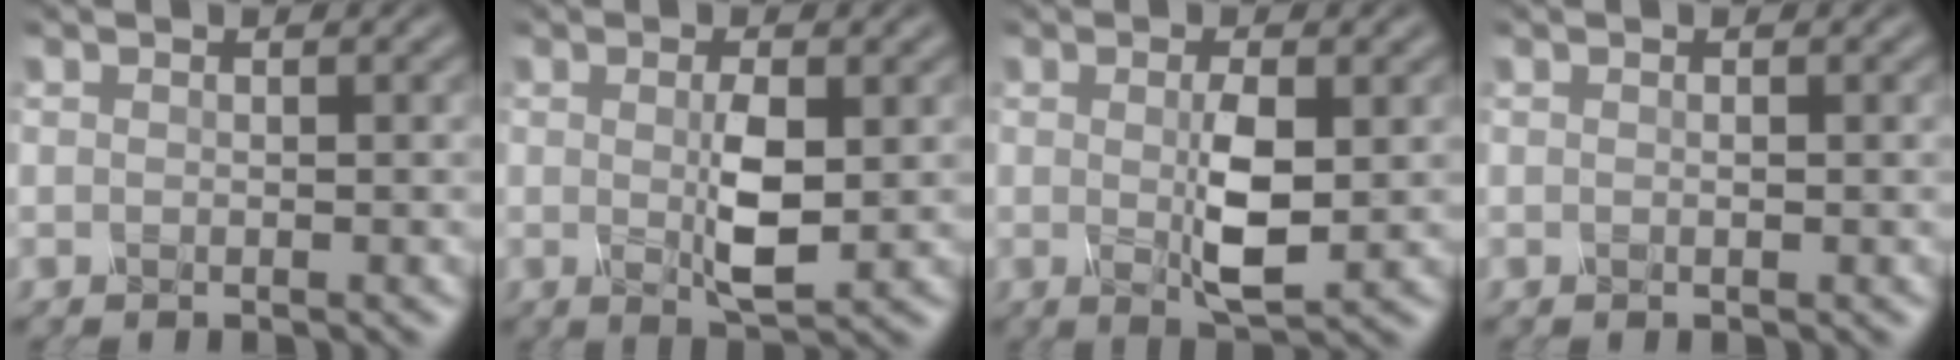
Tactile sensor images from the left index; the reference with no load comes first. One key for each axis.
{"total": 3.1, "fx": 0.1, "fy": 0.5, "fz": 3.0, "tx": -0.076, "ty": -0.004, "tz": 0.011}
{"total": 3.5, "fx": 0.1, "fy": 0.6, "fz": 3.4, "tx": -0.083, "ty": -0.005, "tz": 0.010}
{"total": 0.0}